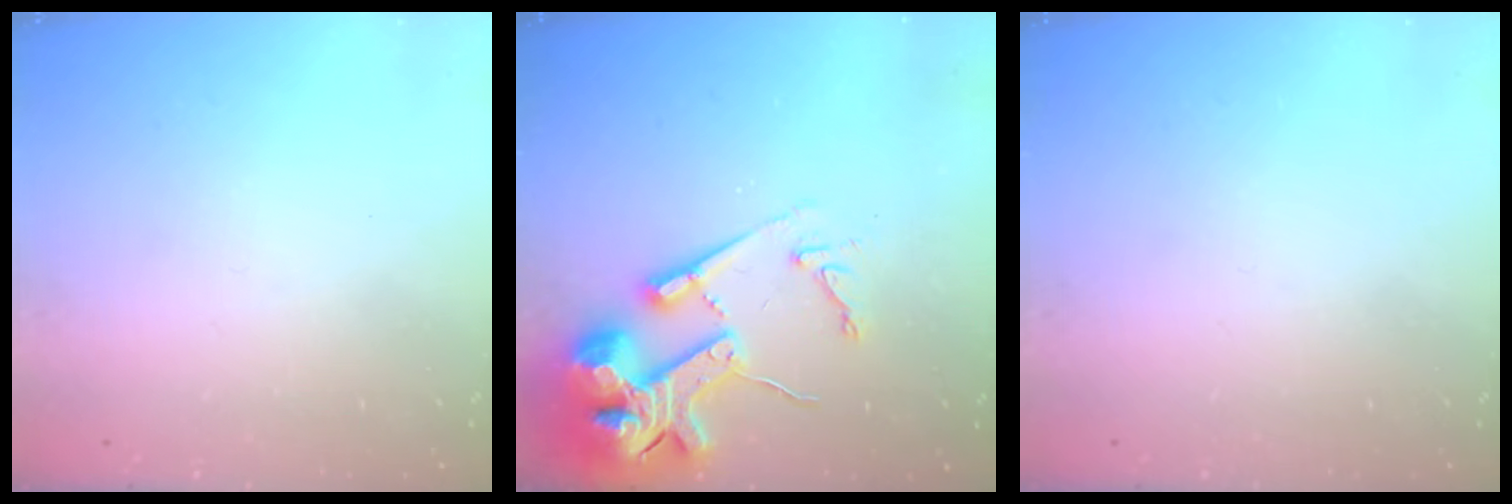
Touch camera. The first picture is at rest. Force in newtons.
{"total": 18.1, "press": 17.9, "slide": 2.7}
{"total": 0.0}